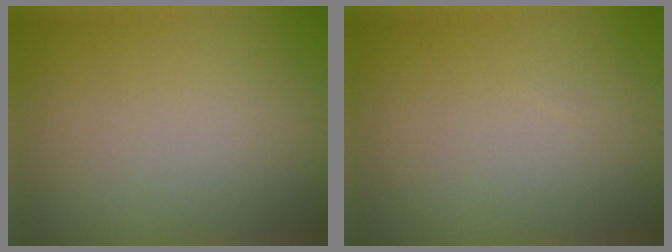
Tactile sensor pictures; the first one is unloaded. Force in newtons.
{"total": 0.0}